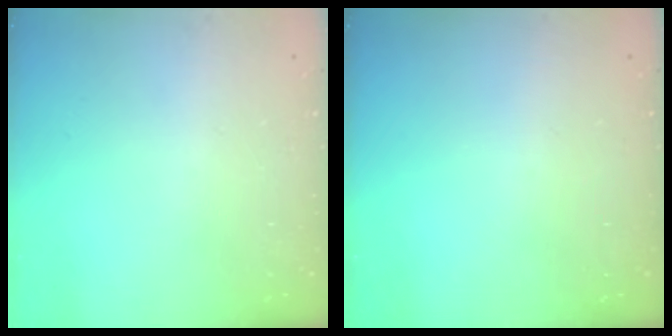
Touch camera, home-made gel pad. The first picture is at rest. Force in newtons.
{"total": 0.0}